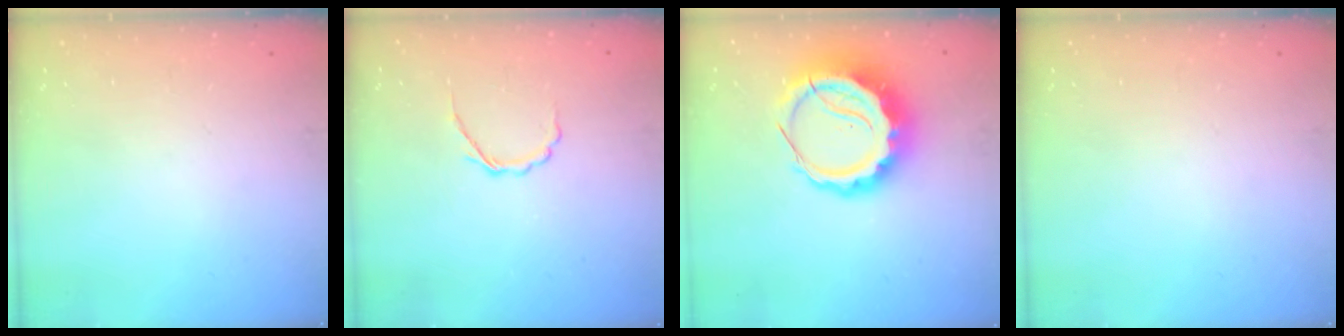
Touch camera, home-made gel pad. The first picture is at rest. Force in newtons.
{"total": 3.1, "press": 3.0, "slide": 1.0}
{"total": 13.6, "press": 13.3, "slide": 2.7}
{"total": 0.0}